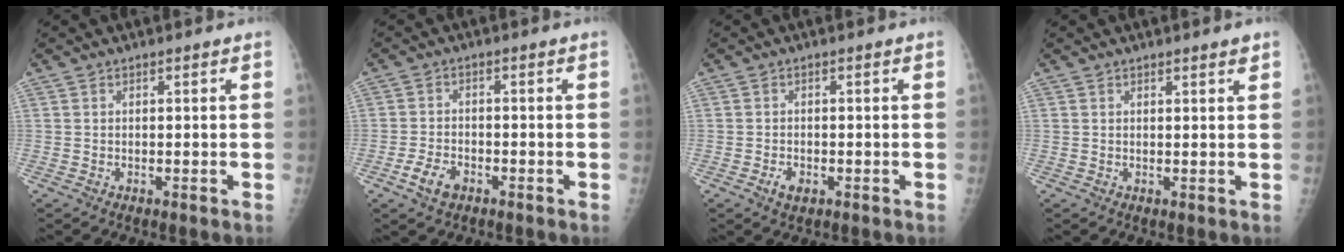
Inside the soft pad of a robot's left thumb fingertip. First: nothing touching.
{"total": 4.4, "force": [-2.4, 2.7, 2.5], "torque": [-0.046, 0.009, -0.043]}
{"total": 2.3, "force": [-1.0, 1.4, 1.4], "torque": [-0.023, 0.000, -0.013]}
{"total": 1.3, "force": [1.1, 0.1, 0.8], "torque": [-0.006, -0.007, 0.015]}